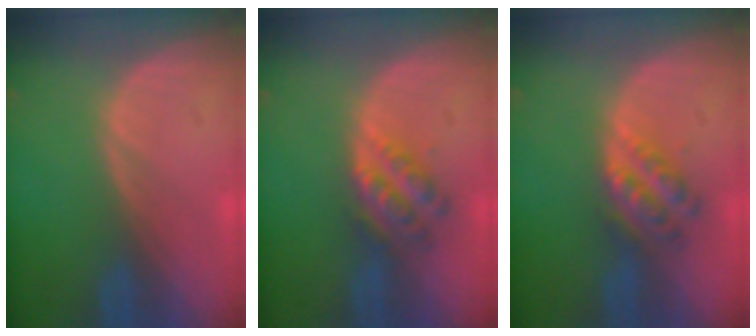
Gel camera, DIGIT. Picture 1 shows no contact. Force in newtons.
{"total": 5.4, "press": 5.0, "slide": 2.2}
{"total": 5.3, "press": 4.9, "slide": 2.0}